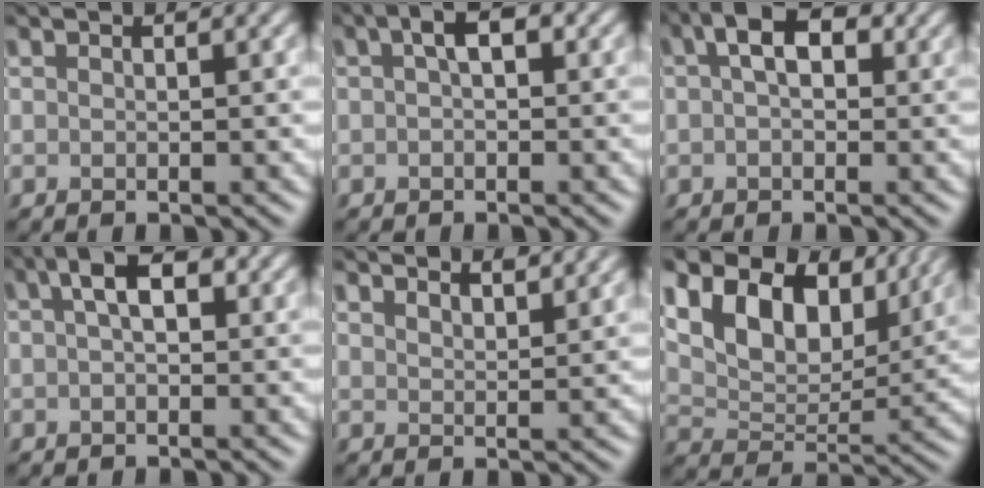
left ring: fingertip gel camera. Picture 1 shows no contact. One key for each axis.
{"total": 1.7, "fx": 0.3, "fy": 0.7, "fz": 1.5, "tx": -0.019, "ty": 0.008, "tz": 0.000}
{"total": 3.7, "fx": 1.1, "fy": 2.0, "fz": 2.9, "tx": -0.036, "ty": 0.012, "tz": 0.006}
{"total": 2.8, "fx": 0.7, "fy": 1.3, "fz": 2.4, "tx": -0.033, "ty": 0.009, "tz": 0.004}
{"total": 4.0, "fx": 3.6, "fy": 0.8, "fz": 1.5, "tx": -0.013, "ty": 0.010, "tz": 0.038}
{"total": 10.8, "fx": 6.2, "fy": 6.2, "fz": 6.3, "tx": -0.125, "ty": 0.019, "tz": 0.100}